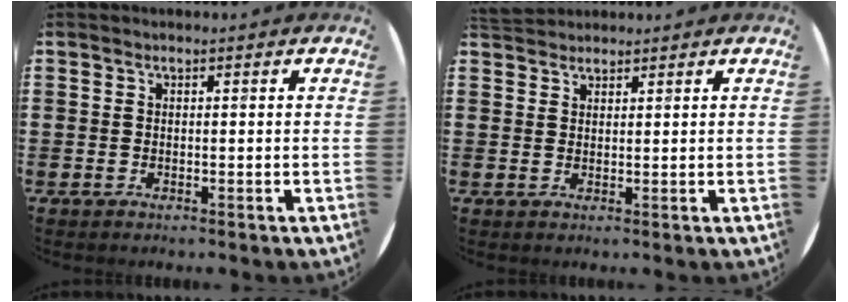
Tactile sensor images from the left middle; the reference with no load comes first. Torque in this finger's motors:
{"motor_torque": [0.24, -0.33, -0.01, 0.01]}